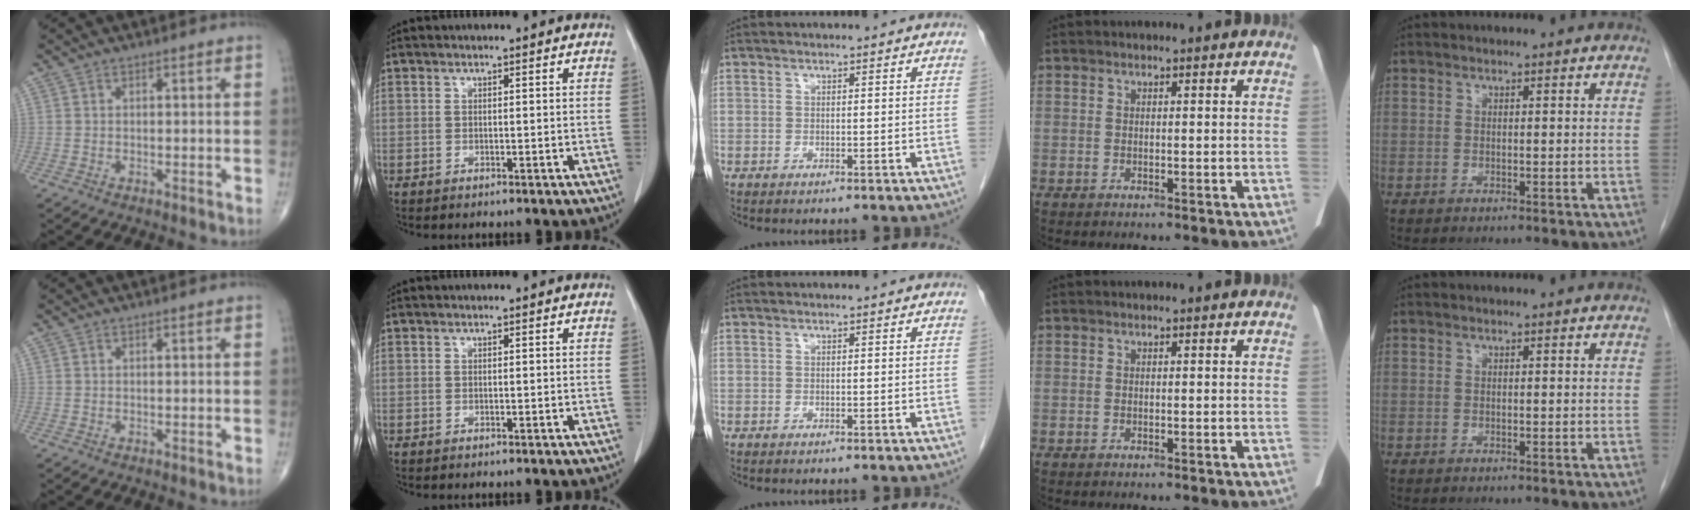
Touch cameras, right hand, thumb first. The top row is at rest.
{}